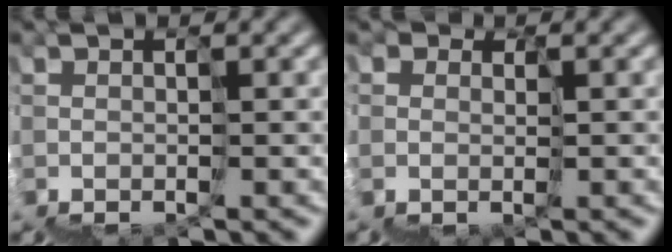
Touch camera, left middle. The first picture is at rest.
{"total": 3.0, "force": [0.4, 3.0, 0.2], "torque": [-0.006, 0.013, 0.012]}